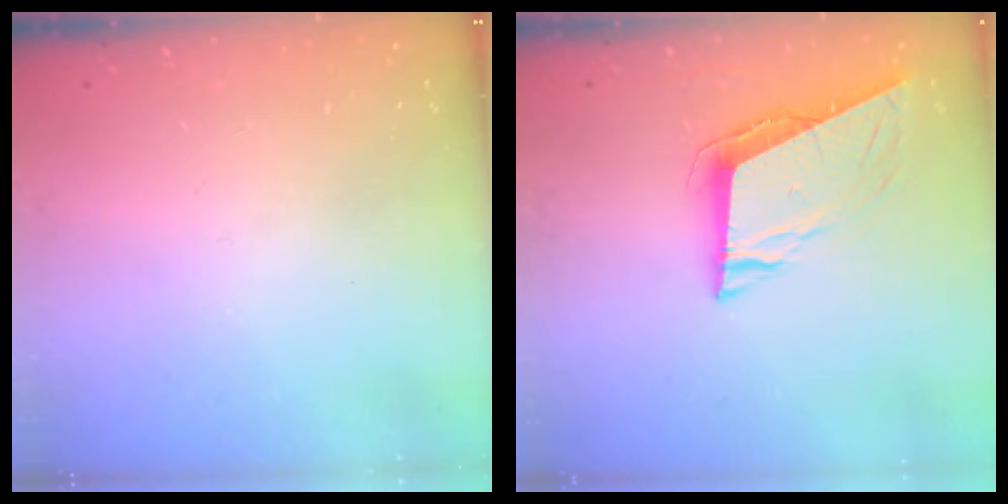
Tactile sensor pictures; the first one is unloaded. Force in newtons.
{"total": 9.1, "press": 8.5, "slide": 3.1}